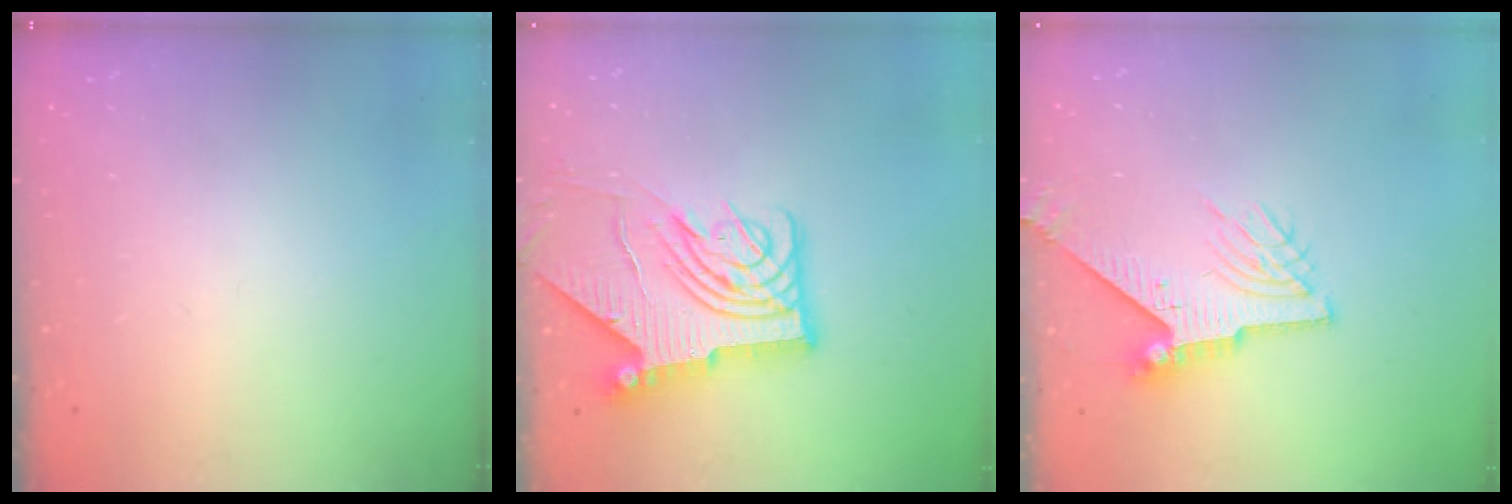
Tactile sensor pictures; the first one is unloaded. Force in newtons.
{"total": 14.7, "press": 14.6, "slide": 1.7}
{"total": 9.0, "press": 9.0, "slide": 0.8}